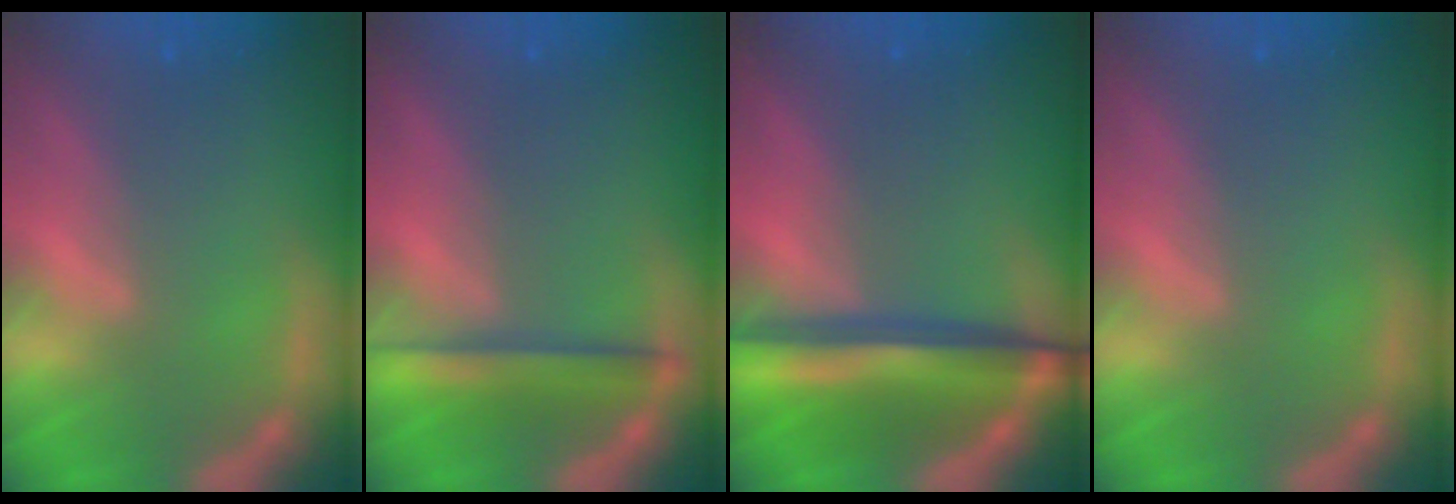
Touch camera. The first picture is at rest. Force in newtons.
{"total": 4.0}
{"total": 8.6}
{"total": 0.0}